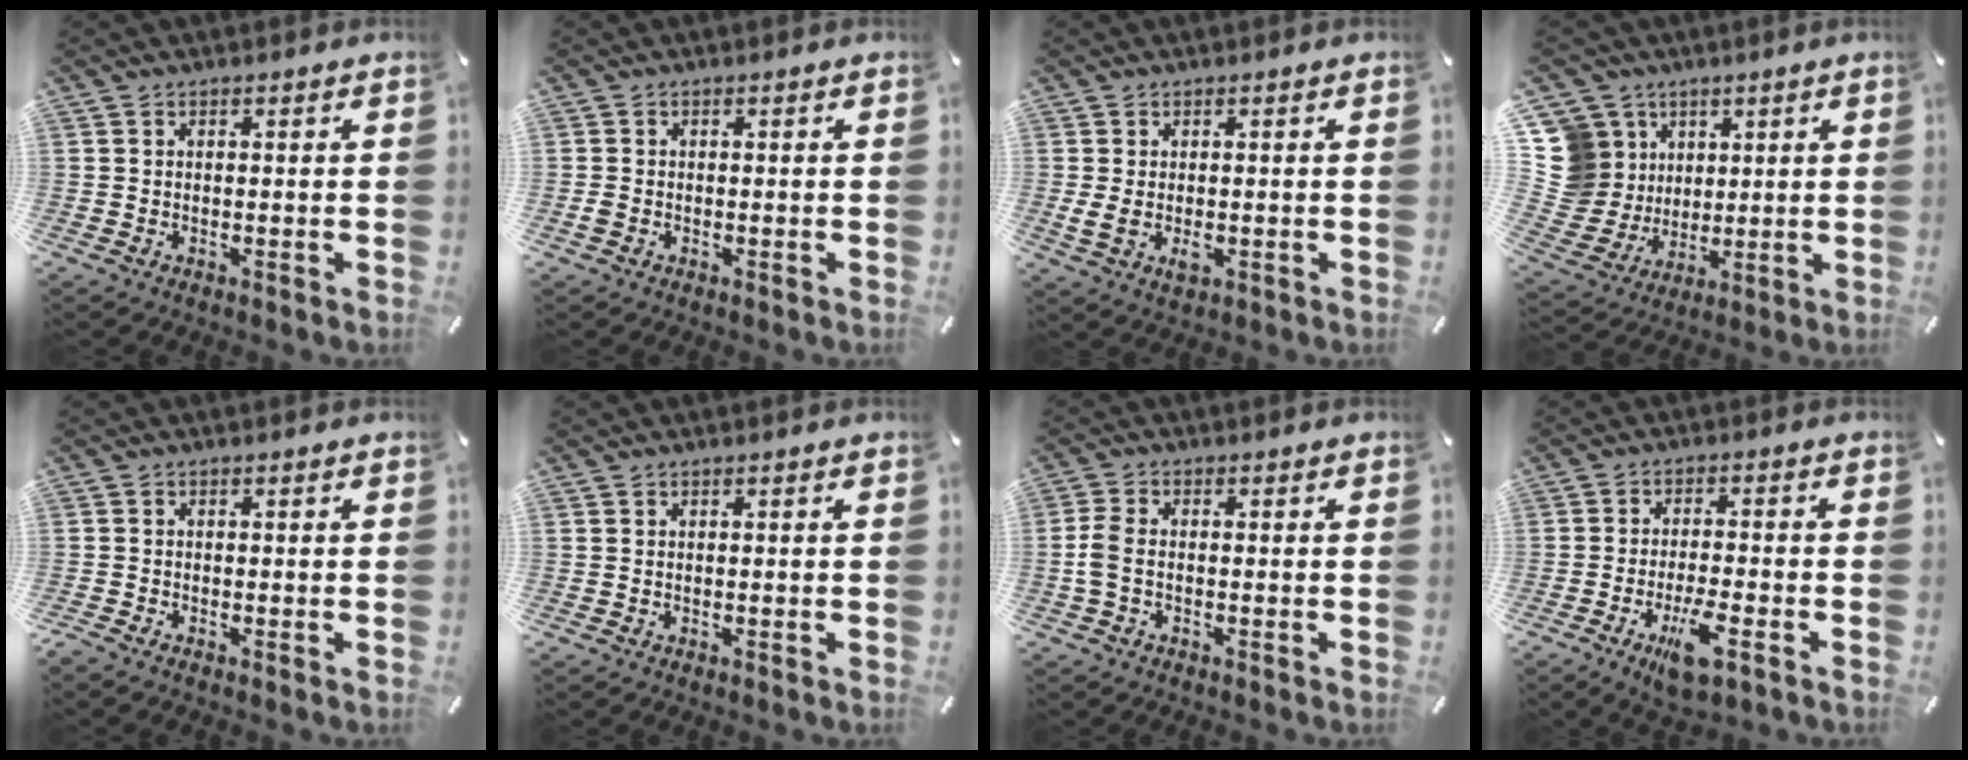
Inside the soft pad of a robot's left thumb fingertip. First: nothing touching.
{"total": 1.4, "force": [-0.5, 1.3, 0.4], "torque": [0.002, 0.001, -0.012]}
{"total": 4.4, "force": [-0.4, 2.6, 3.5], "torque": [-0.073, -0.007, -0.011]}
{"total": 13.3, "force": [3.5, 12.4, 3.4], "torque": [-0.092, -0.014, 0.074]}
{"total": 0.7, "force": [-0.7, 0.1, 0.1], "torque": [-0.003, -0.001, -0.013]}
{"total": 0.0}
{"total": 3.9, "force": [-1.1, 1.9, 3.2], "torque": [-0.075, 0.002, -0.022]}
{"total": 8.3, "force": [-4.2, 2.2, 6.8], "torque": [-0.127, 0.009, -0.072]}